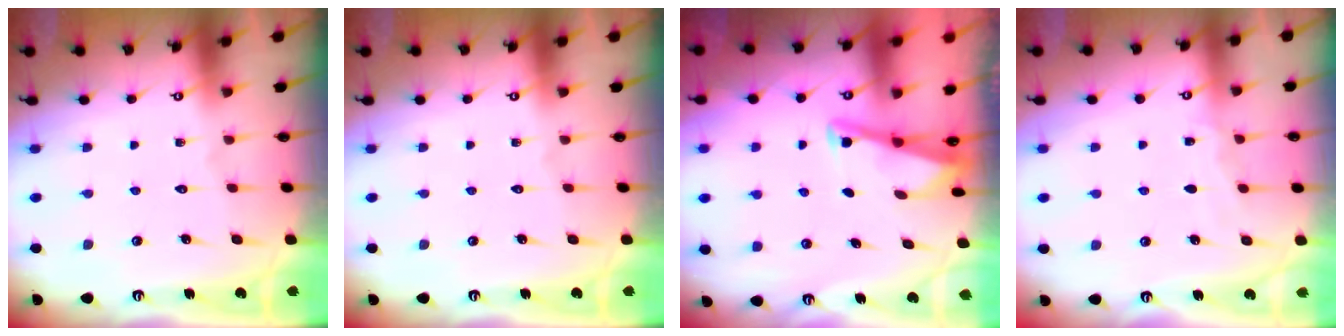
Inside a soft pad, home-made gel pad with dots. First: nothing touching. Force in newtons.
{"total": 0.0}
{"total": 2.8, "press": 2.8, "slide": 0.4}
{"total": 3.7, "press": 3.7, "slide": 0.4}